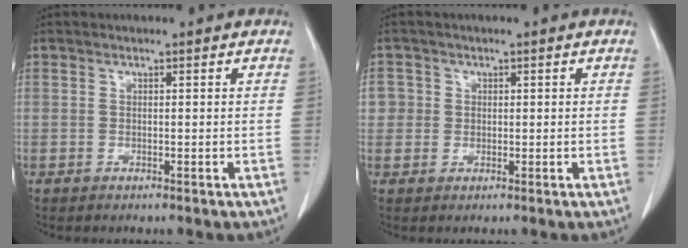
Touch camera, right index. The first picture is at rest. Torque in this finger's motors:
{"motor_torque": [-0.02, 0.01, 0.00, 0.02]}